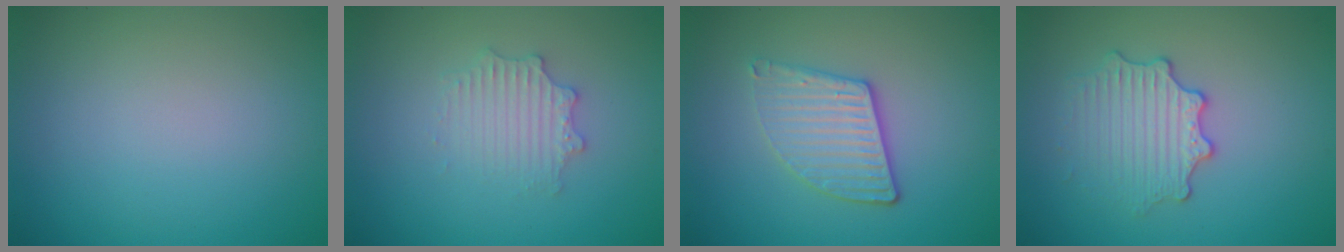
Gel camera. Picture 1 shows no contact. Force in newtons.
{"total": 2.6, "press": 2.6, "slide": 0.4}
{"total": 3.6, "press": 3.1, "slide": 1.8}
{"total": 2.9, "press": 2.8, "slide": 0.9}